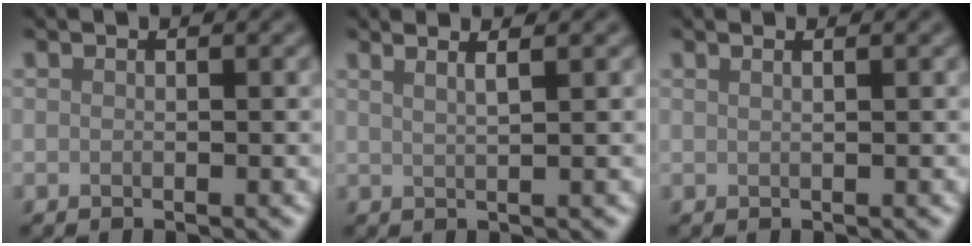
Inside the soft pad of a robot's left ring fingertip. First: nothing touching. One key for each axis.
{"total": 3.2, "fx": 1.9, "fy": 1.2, "fz": 2.2, "tx": -0.010, "ty": 0.013, "tz": -0.003}
{"total": 1.9, "fx": 1.1, "fy": 0.9, "fz": 1.3, "tx": 0.001, "ty": -0.003, "tz": -0.007}